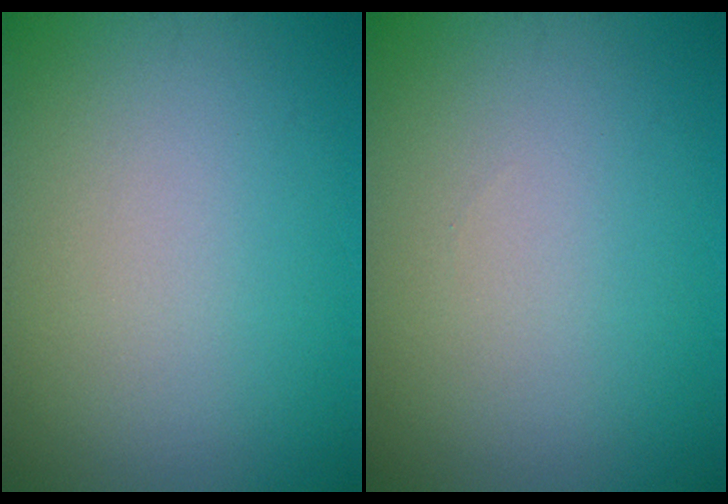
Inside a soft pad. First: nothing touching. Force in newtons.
{"total": 0.0}